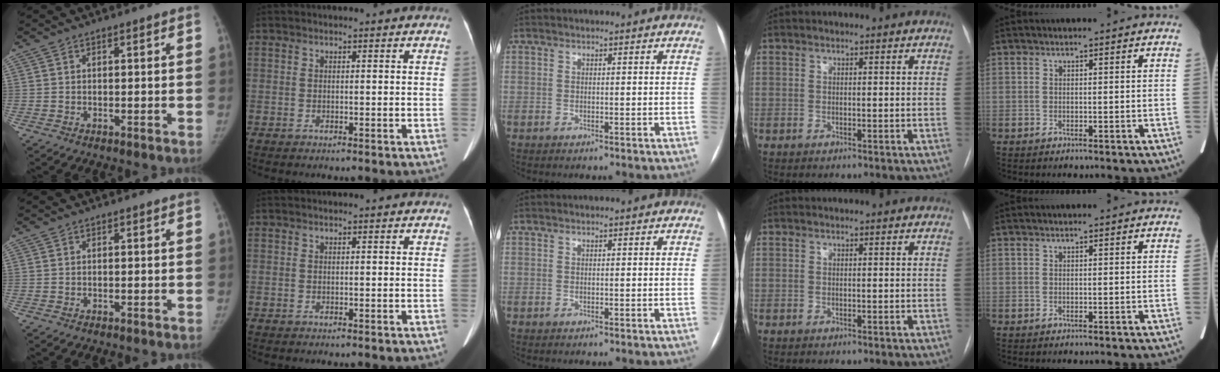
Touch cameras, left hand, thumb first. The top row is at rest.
{}